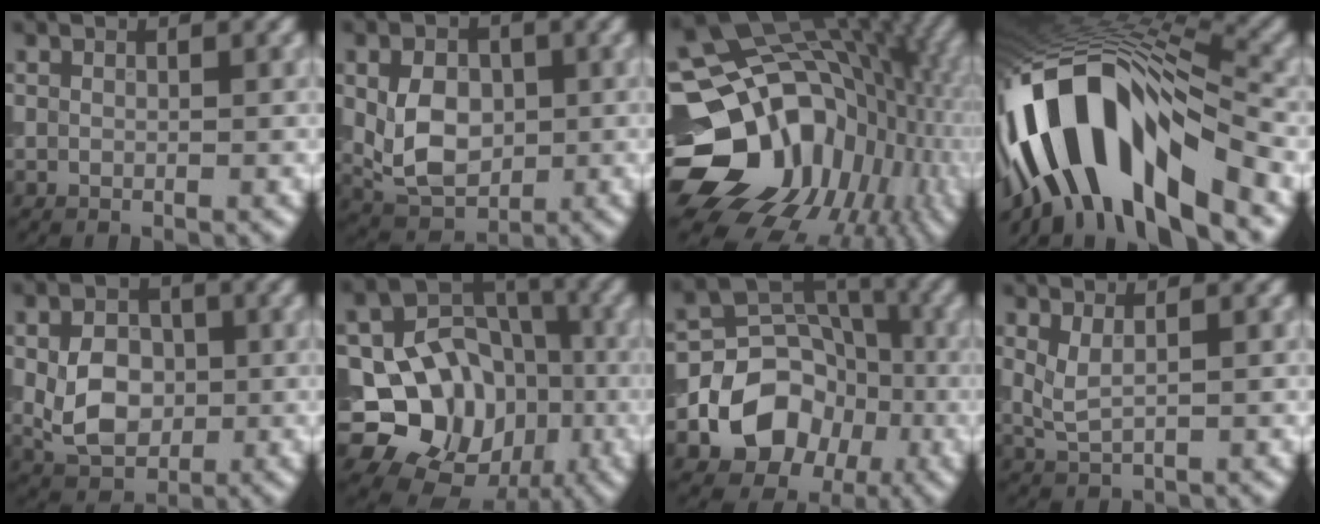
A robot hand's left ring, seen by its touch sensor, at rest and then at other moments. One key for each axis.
{"total": 5.5, "fx": 0.1, "fy": 3.9, "fz": 3.8, "tx": -0.072, "ty": -0.003, "tz": 0.004}
{"total": 19.0, "fx": -3.8, "fy": 15.1, "fz": 10.9, "tx": -0.186, "ty": -0.015, "tz": -0.039}
{"total": 14.5, "fx": -5.2, "fy": 5.9, "fz": 12.1, "tx": -0.209, "ty": 0.018, "tz": -0.092}
{"total": 5.4, "fx": -0.4, "fy": 4.0, "fz": 3.6, "tx": -0.071, "ty": -0.003, "tz": -0.008}
{"total": 11.1, "fx": -2.8, "fy": 9.4, "fz": 5.3, "tx": -0.094, "ty": -0.005, "tz": -0.058}
{"total": 8.8, "fx": -2.7, "fy": 7.1, "fz": 4.5, "tx": -0.061, "ty": -0.001, "tz": -0.055}
{"total": 1.8, "fx": 0.6, "fy": 0.7, "fz": 1.6, "tx": -0.038, "ty": -0.002, "tz": 0.017}